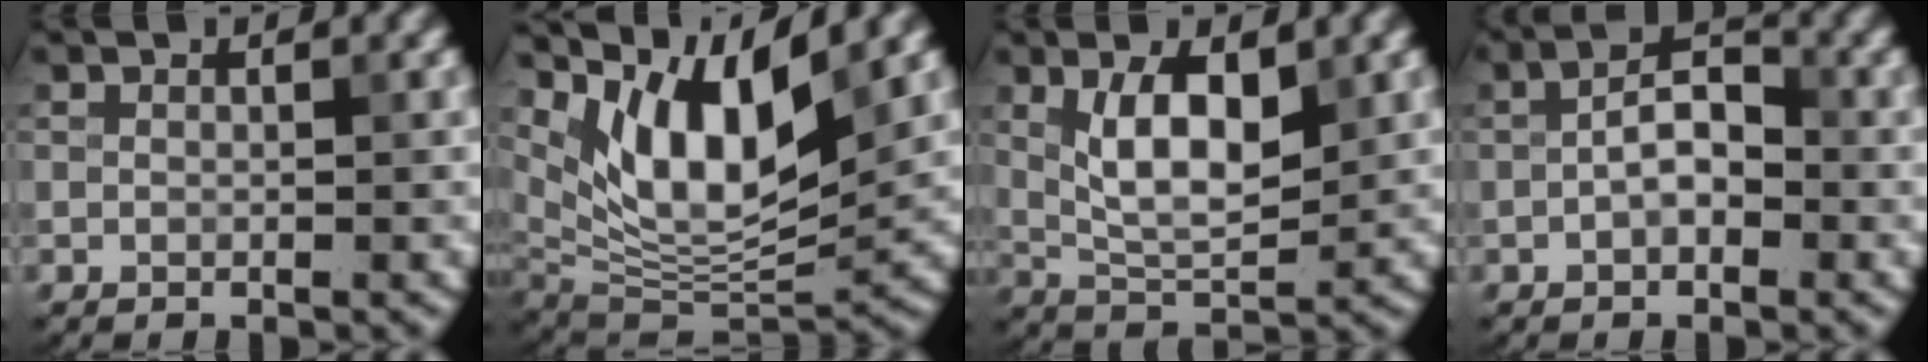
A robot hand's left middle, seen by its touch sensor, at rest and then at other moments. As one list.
[{"total": 10.2, "force": [5.6, 3.4, 7.8], "torque": [-0.135, -0.012, 0.109]}, {"total": 5.9, "force": [1.6, 2.4, 5.1], "torque": [-0.097, -0.002, 0.031]}, {"total": 3.4, "force": [-0.8, 1.7, 2.8], "torque": [-0.048, 0.011, -0.021]}]